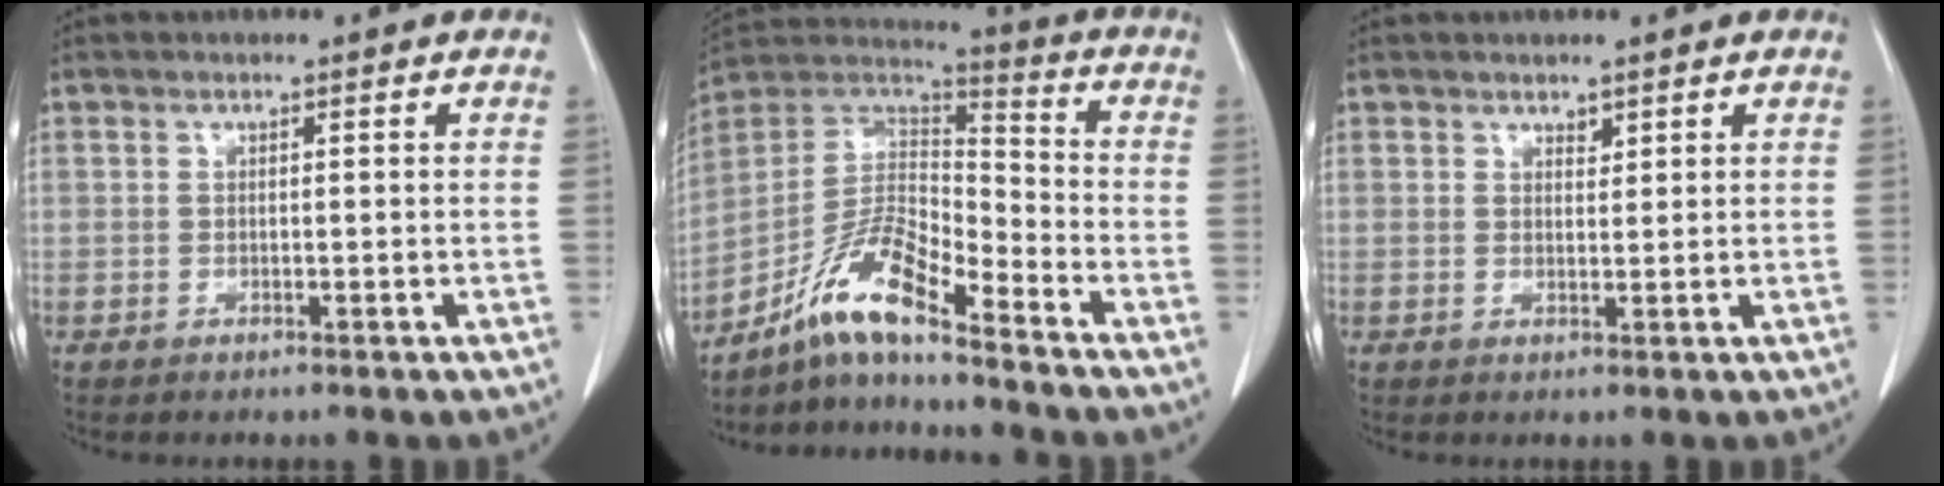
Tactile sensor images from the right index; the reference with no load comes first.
{"total": 11.2, "force": [-8.3, 1.5, 7.3], "torque": [-0.146, 0.023, -0.152]}
{"total": 1.4, "force": [1.1, 0.6, 0.5], "torque": [-0.007, -0.005, 0.017]}